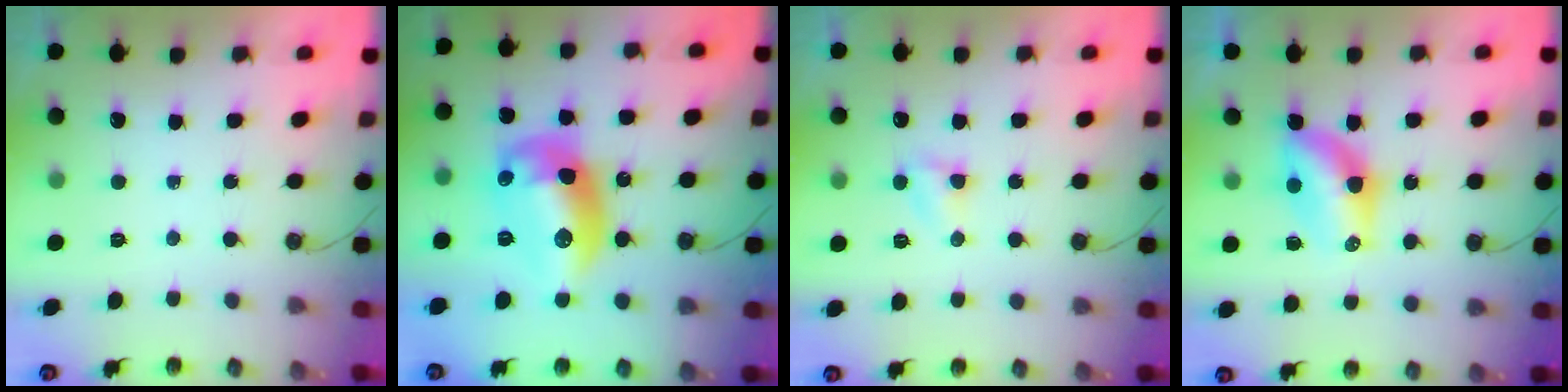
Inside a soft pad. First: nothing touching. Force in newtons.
{"total": 15.6, "press": 15.5, "slide": 1.4}
{"total": 4.5, "press": 4.4, "slide": 0.6}
{"total": 6.9, "press": 6.9, "slide": 0.4}